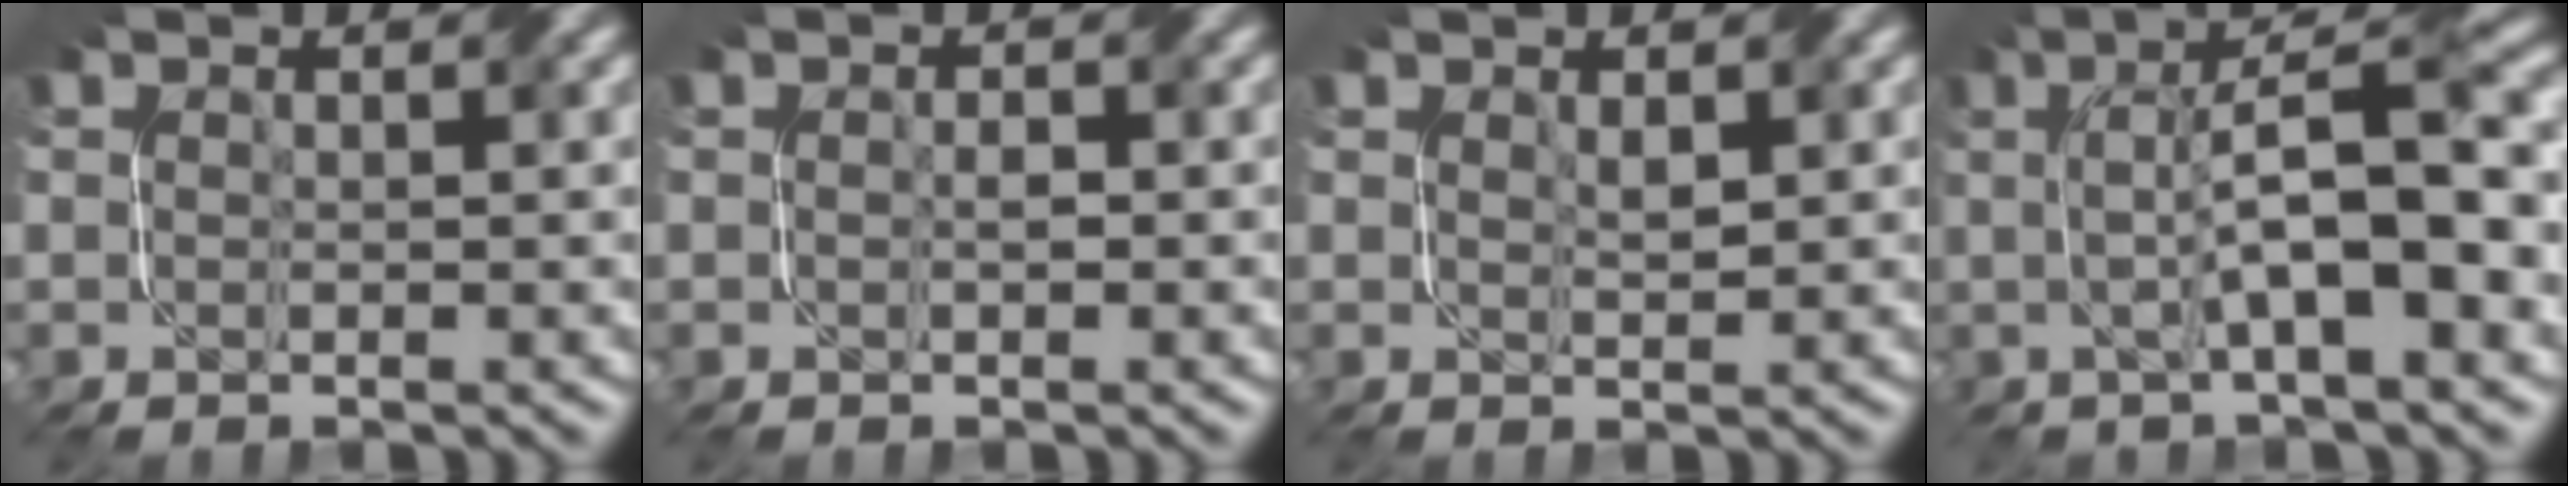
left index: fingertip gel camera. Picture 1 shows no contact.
{"total": 0.8, "force": [-0.4, 0.3, 0.6], "torque": [-0.012, 0.001, -0.003]}
{"total": 0.8, "force": [0.4, 0.4, 0.6], "torque": [-0.012, -0.004, 0.013]}
{"total": 9.1, "force": [0.5, 2.2, 8.8], "torque": [-0.125, 0.013, 0.007]}